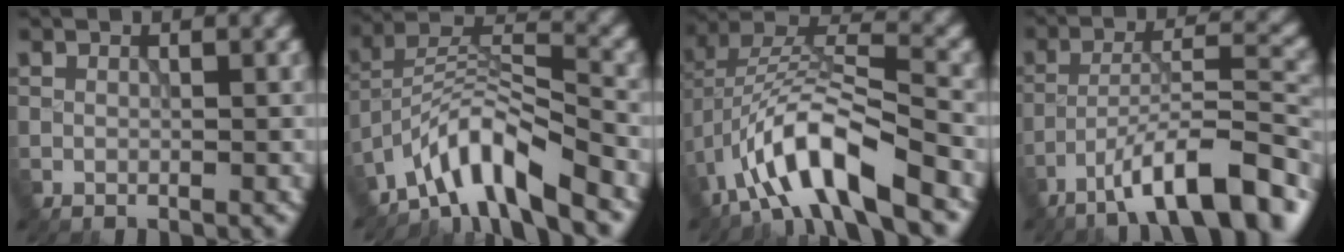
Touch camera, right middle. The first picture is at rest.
{"total": 7.8, "force": [-5.9, 1.7, 4.8], "torque": [-0.075, 0.009, -0.113]}
{"total": 9.9, "force": [-5.0, 3.3, 7.9], "torque": [-0.146, 0.014, -0.094]}
{"total": 10.5, "force": [-7.1, 2.5, 7.4], "torque": [-0.112, 0.019, -0.119]}